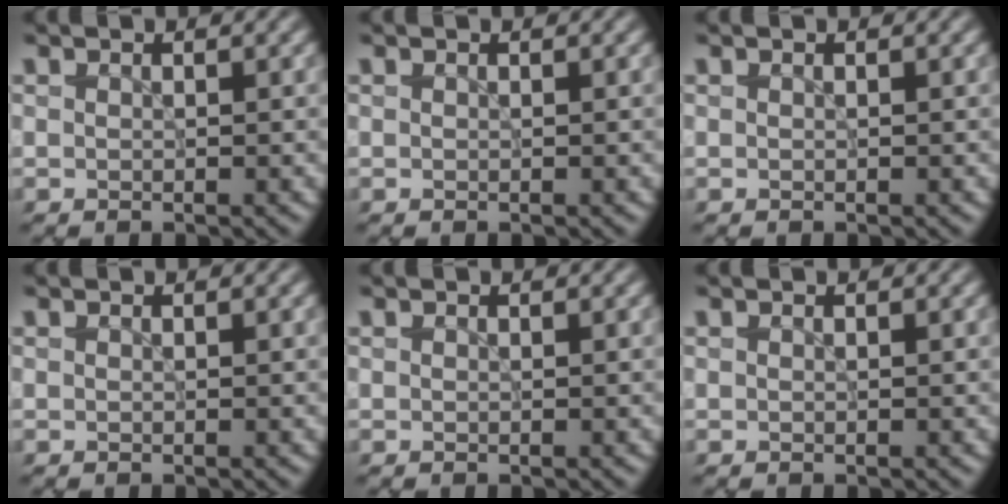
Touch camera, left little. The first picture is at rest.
{"total": 0.0}
{"total": 0.0}
{"total": 0.0}
{"total": 0.0}
{"total": 0.0}